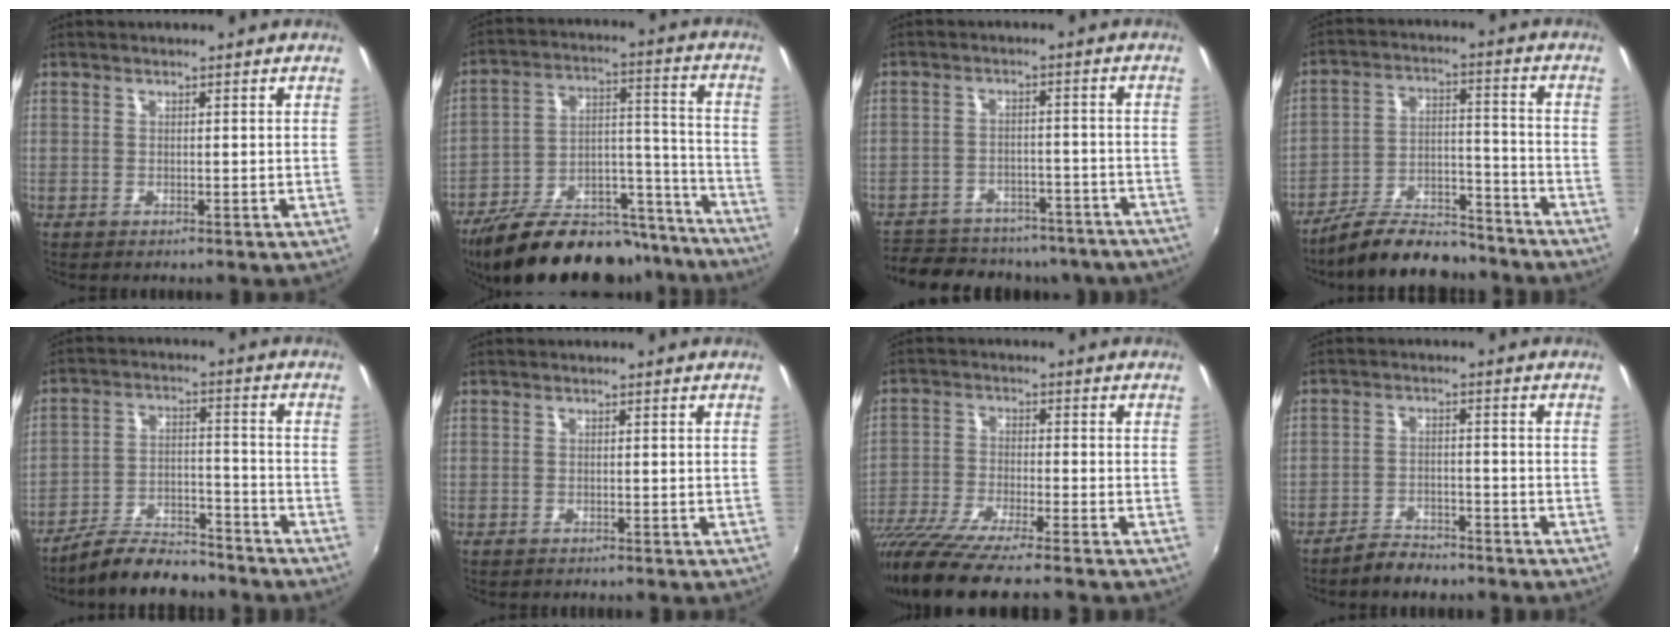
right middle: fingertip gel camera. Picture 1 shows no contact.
{"total": 27.8, "force": [-22.5, 10.3, 12.5], "torque": [-0.208, 0.033, -0.314]}
{"total": 26.0, "force": [-21.6, 10.6, 9.6], "torque": [-0.205, 0.020, -0.264]}
{"total": 15.0, "force": [-12.8, 4.6, 6.3], "torque": [-0.127, 0.011, -0.200]}
{"total": 11.9, "force": [-10.5, 3.4, 4.5], "torque": [-0.101, 0.008, -0.168]}
{"total": 0.6, "force": [-0.6, 0.2, 0.1], "torque": [-0.004, 0.000, -0.009]}
{"total": 15.0, "force": [-12.6, 0.3, 8.1], "torque": [-0.173, -0.051, -0.228]}
{"total": 5.0, "force": [-4.4, 1.9, 1.4], "torque": [-0.044, 0.007, -0.072]}